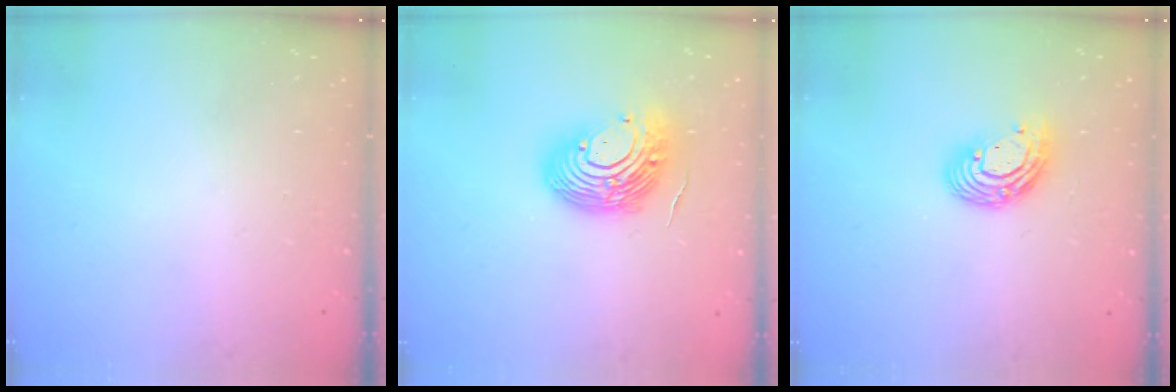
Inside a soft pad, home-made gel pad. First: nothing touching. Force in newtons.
{"total": 14.4, "press": 14.2, "slide": 2.4}
{"total": 10.8, "press": 10.8, "slide": 0.9}